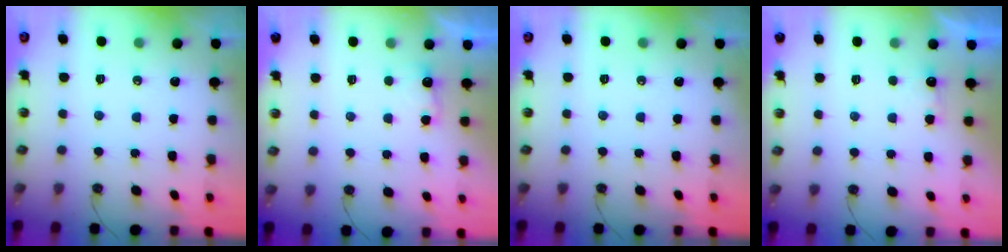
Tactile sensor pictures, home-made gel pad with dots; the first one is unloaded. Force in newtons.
{"total": 3.2, "press": 3.0, "slide": 1.0}
{"total": 0.0}
{"total": 2.1, "press": 1.9, "slide": 0.8}